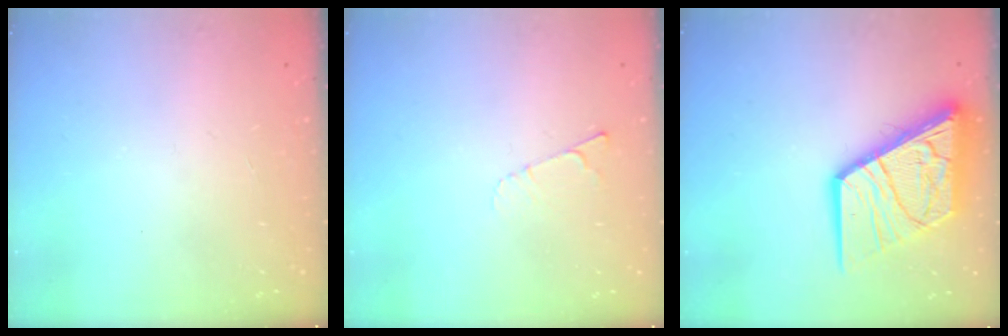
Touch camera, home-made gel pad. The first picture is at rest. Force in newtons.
{"total": 3.2, "press": 3.2, "slide": 0.4}
{"total": 19.3, "press": 19.1, "slide": 2.1}